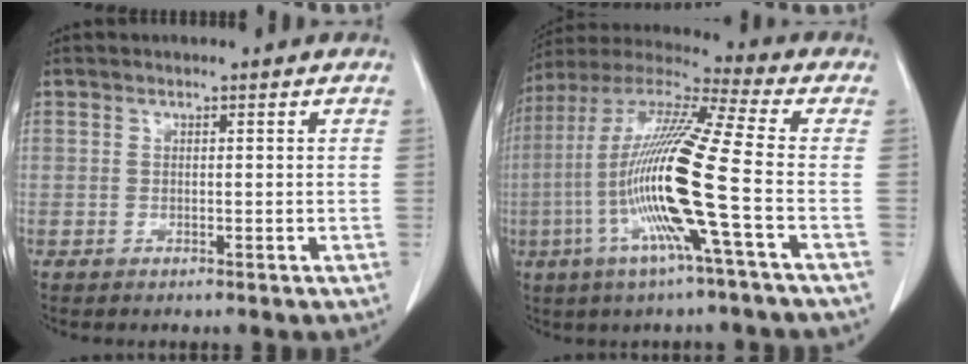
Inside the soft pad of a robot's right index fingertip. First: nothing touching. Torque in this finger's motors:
{"motor_torque": [2.14, 0.00, 1.06, 0.21]}